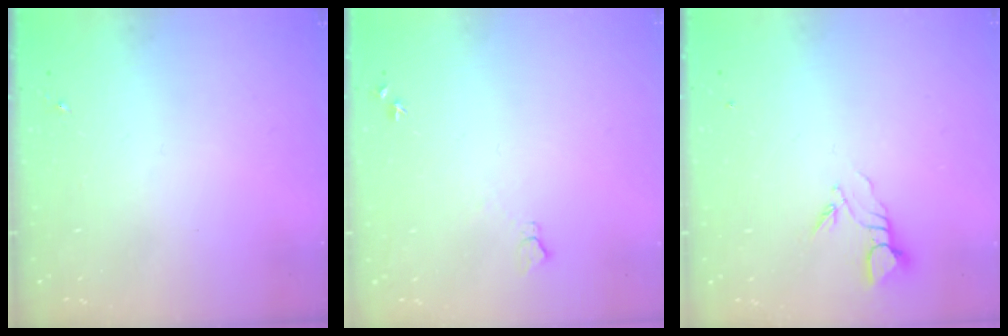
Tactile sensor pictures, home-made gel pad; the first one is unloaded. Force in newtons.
{"total": 5.5, "press": 5.5, "slide": 0.7}
{"total": 3.7, "press": 3.7, "slide": 0.1}